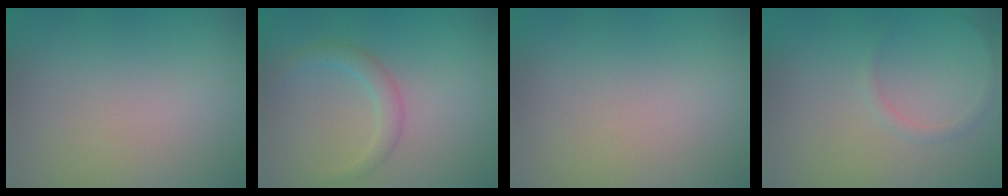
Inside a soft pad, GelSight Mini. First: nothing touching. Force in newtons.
{"total": 1.7, "press": 1.7, "slide": 0.1}
{"total": 0.0}
{"total": 0.8, "press": 0.8, "slide": 0.1}